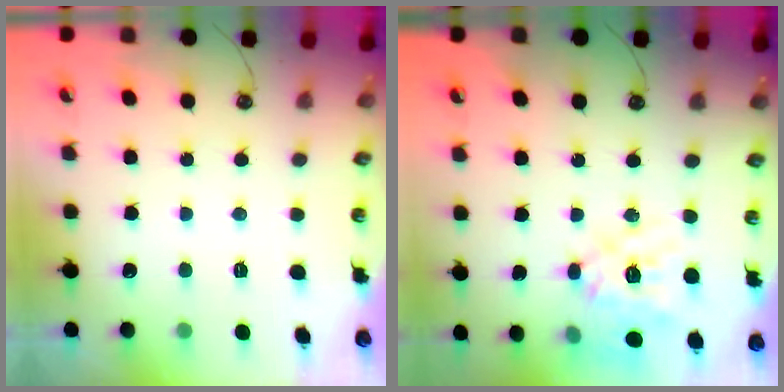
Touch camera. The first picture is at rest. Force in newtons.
{"total": 16.9, "press": 16.8, "slide": 1.5}